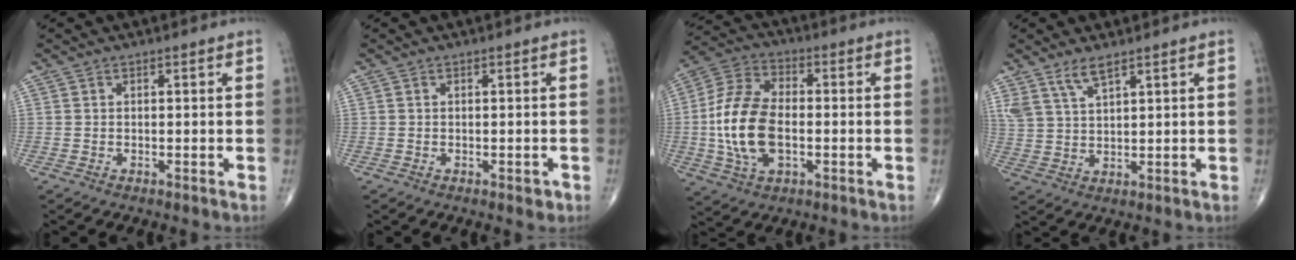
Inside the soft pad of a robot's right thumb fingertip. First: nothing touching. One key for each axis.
{"total": 1.1, "fx": -0.5, "fy": 0.6, "fz": 0.8, "tx": -0.005, "ty": 0.000, "tz": -0.005}
{"total": 15.2, "fx": -1.8, "fy": 8.7, "fz": 12.4, "tx": -0.249, "ty": 0.017, "tz": -0.034}
{"total": 4.9, "fx": 3.6, "fy": 1.3, "fz": 3.0, "tx": -0.061, "ty": -0.015, "tz": 0.077}